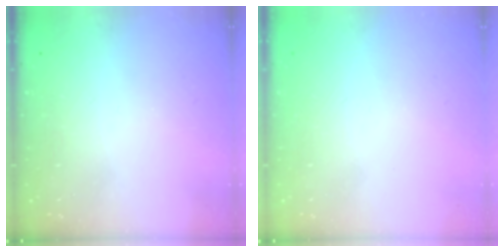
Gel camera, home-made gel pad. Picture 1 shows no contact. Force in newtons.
{"total": 1.8, "press": 1.7, "slide": 0.1}